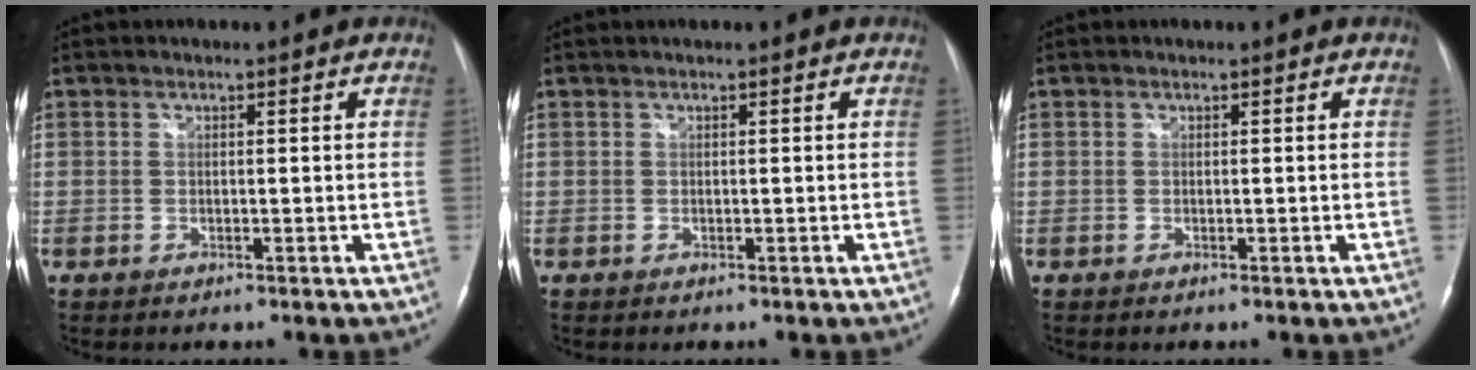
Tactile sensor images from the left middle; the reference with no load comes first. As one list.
[{"total": 0.0}, {"total": 0.0}]